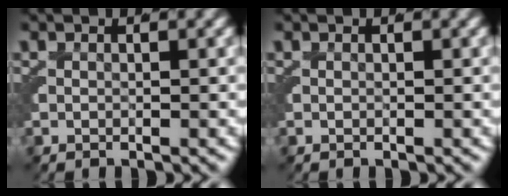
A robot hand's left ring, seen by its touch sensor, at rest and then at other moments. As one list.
[{"total": 0.0}]